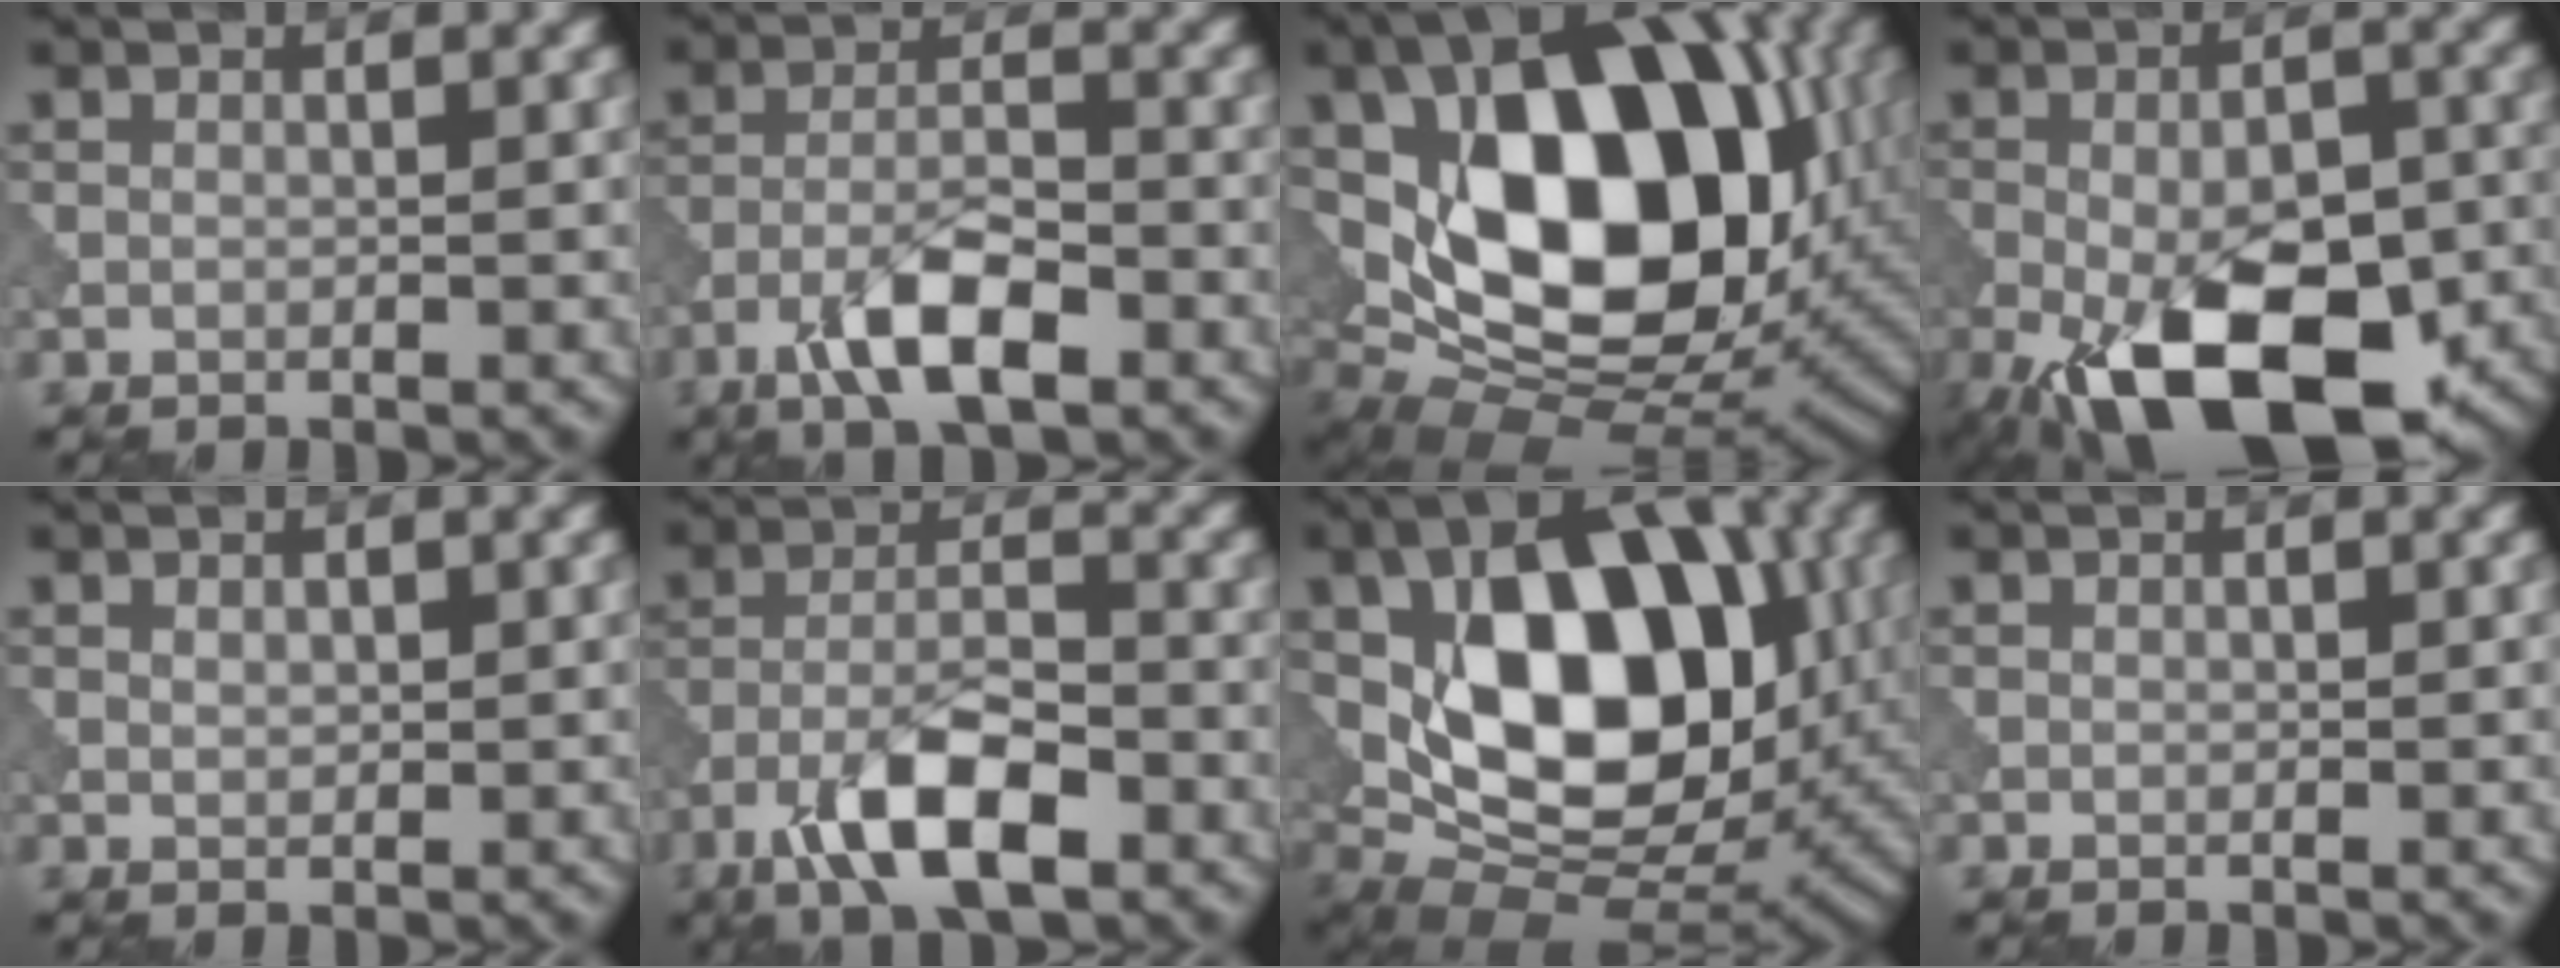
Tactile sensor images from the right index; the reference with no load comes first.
{"total": 6.3, "force": [-3.6, 2.0, 4.8], "torque": [-0.088, 0.004, -0.069]}
{"total": 17.5, "force": [2.2, 11.3, 13.3], "torque": [-0.198, -0.001, 0.035]}
{"total": 16.7, "force": [-7.6, 8.2, 12.4], "torque": [-0.203, -0.027, -0.120]}
{"total": 0.8, "force": [0.4, 0.5, 0.5], "torque": [-0.010, 0.000, 0.009]}
{"total": 7.9, "force": [-4.5, 2.8, 5.9], "torque": [-0.105, 0.007, -0.086]}
{"total": 15.0, "force": [1.6, 9.3, 11.7], "torque": [-0.176, 0.011, 0.020]}
{"total": 0.0}